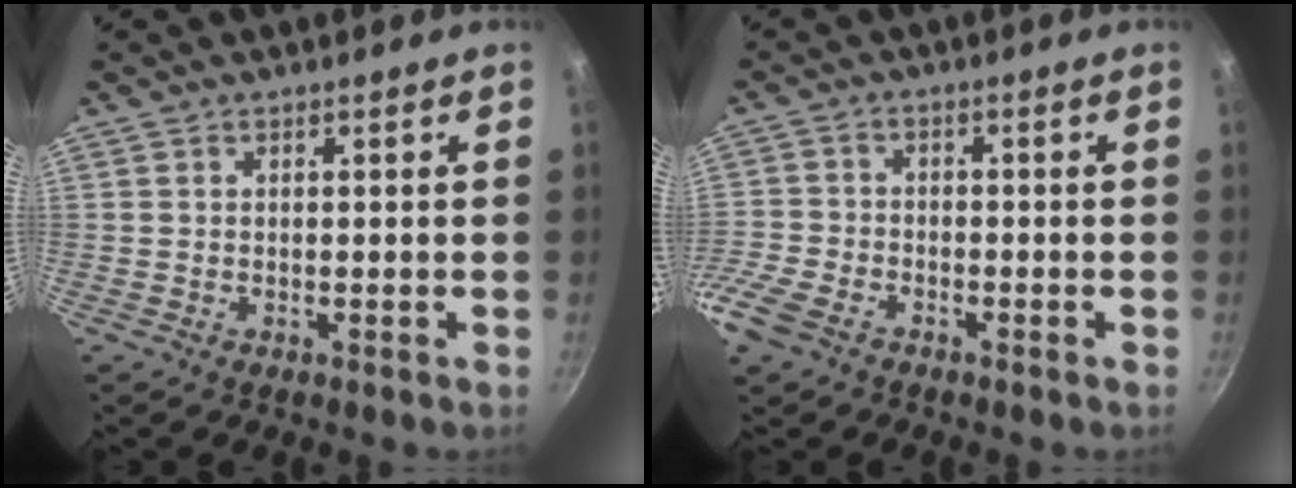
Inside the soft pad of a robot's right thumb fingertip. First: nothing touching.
{"total": 8.5, "force": [-4.9, 5.3, 4.5], "torque": [-0.110, 0.018, -0.112]}